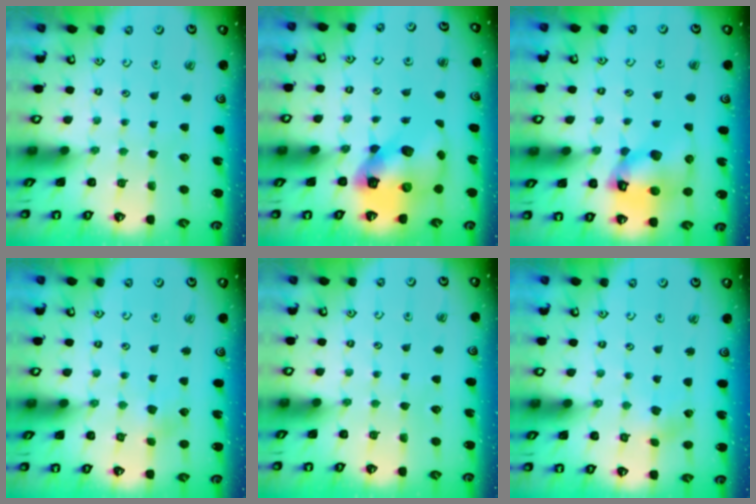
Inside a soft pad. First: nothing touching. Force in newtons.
{"total": 15.9, "press": 15.8, "slide": 1.9}
{"total": 14.0, "press": 13.8, "slide": 2.0}
{"total": 2.4, "press": 2.3, "slide": 0.4}
{"total": 0.0}
{"total": 1.4, "press": 1.4, "slide": 0.1}